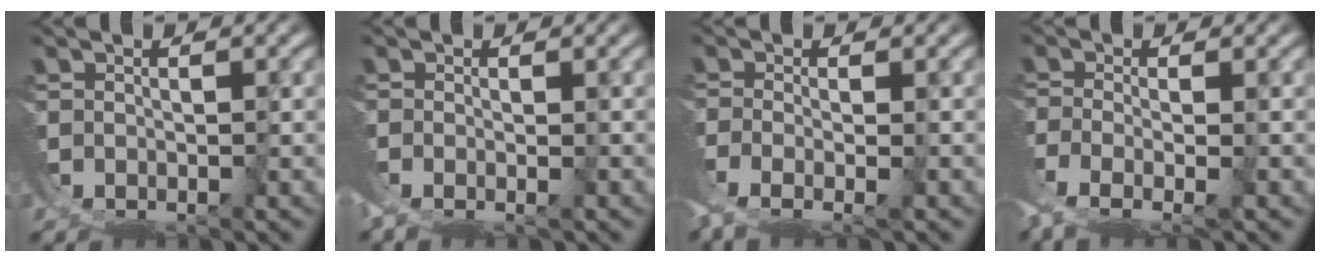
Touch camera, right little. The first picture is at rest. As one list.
[{"total": 2.6, "force": [-1.2, 1.7, 1.7], "torque": [-0.034, -0.006, -0.017]}, {"total": 4.1, "force": [-1.1, 1.7, 3.6], "torque": [-0.082, -0.021, -0.003]}, {"total": 5.2, "force": [-0.9, 2.8, 4.3], "torque": [-0.103, -0.027, 0.001]}]